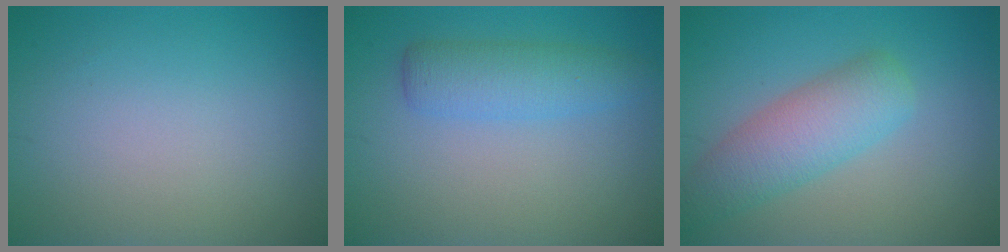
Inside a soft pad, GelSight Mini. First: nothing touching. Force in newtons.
{"total": 3.4, "press": 3.4, "slide": 0.1}
{"total": 4.9, "press": 4.9, "slide": 0.3}